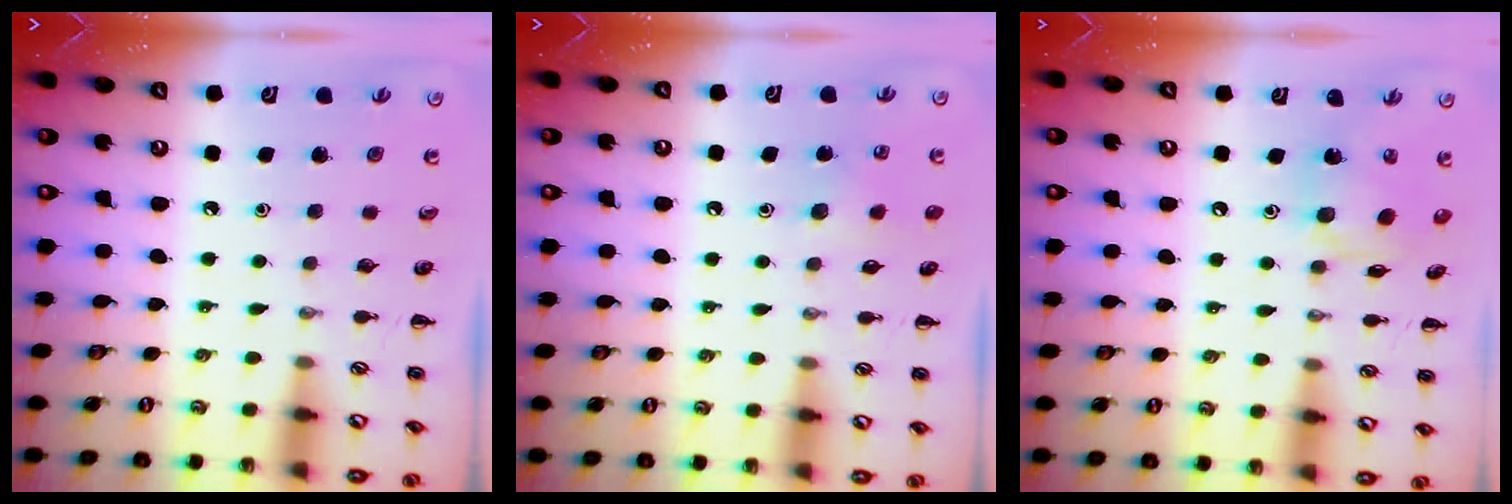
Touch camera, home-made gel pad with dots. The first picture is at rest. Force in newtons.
{"total": 5.5, "press": 5.2, "slide": 1.6}
{"total": 8.4, "press": 8.4, "slide": 0.7}